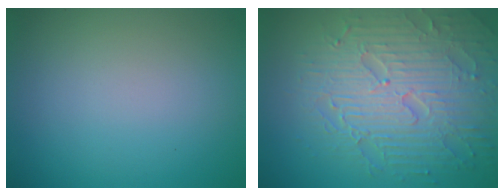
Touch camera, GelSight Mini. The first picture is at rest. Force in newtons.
{"total": 8.4, "press": 6.1, "slide": 5.8}